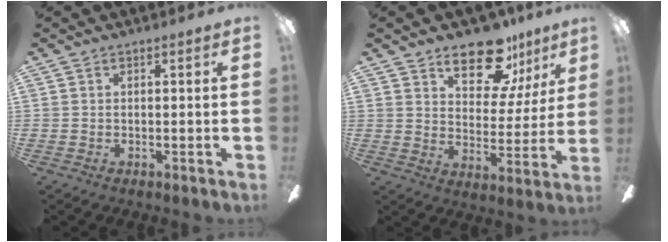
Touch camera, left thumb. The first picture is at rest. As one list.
[{"total": 15.2, "force": [10.8, 7.3, 7.8], "torque": [-0.110, -0.064, 0.189]}]